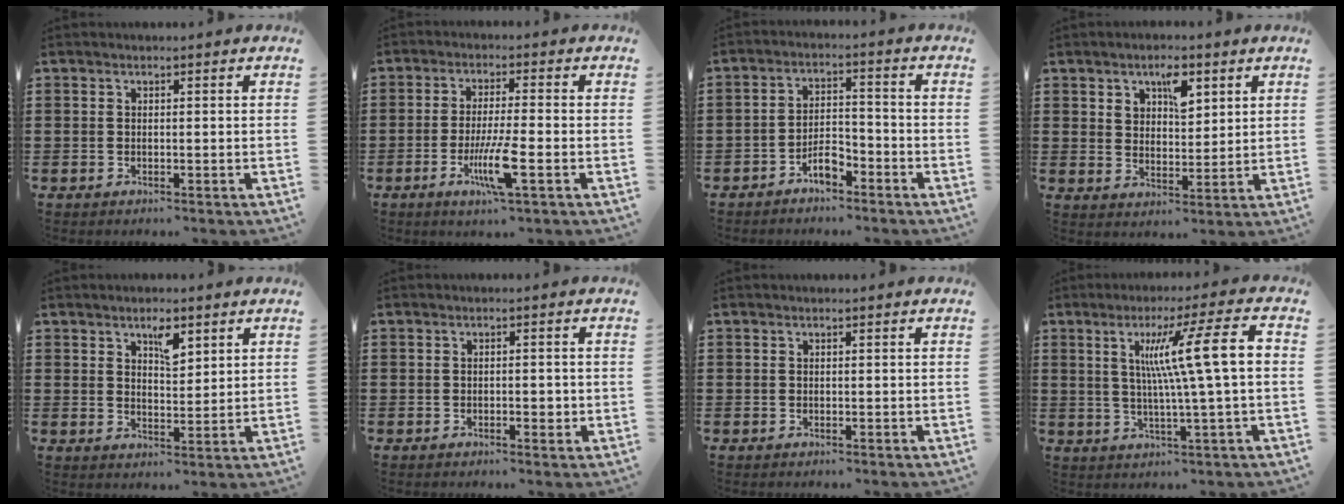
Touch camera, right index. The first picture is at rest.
{"total": 7.6, "force": [-2.8, 0.8, 7.0], "torque": [-0.139, -0.018, -0.052]}
{"total": 4.4, "force": [-3.3, 1.7, 2.4], "torque": [-0.041, 0.012, -0.062]}
{"total": 5.0, "force": [2.9, 2.6, 3.2], "torque": [-0.049, 0.001, 0.045]}
{"total": 4.0, "force": [2.5, 1.6, 2.7], "torque": [-0.035, -0.003, 0.039]}
{"total": 1.8, "force": [-0.6, 0.6, 1.6], "torque": [-0.028, 0.000, -0.011]}
{"total": 0.0}
{"total": 11.7, "force": [1.8, -0.2, 11.6], "torque": [-0.207, 0.002, 0.019]}